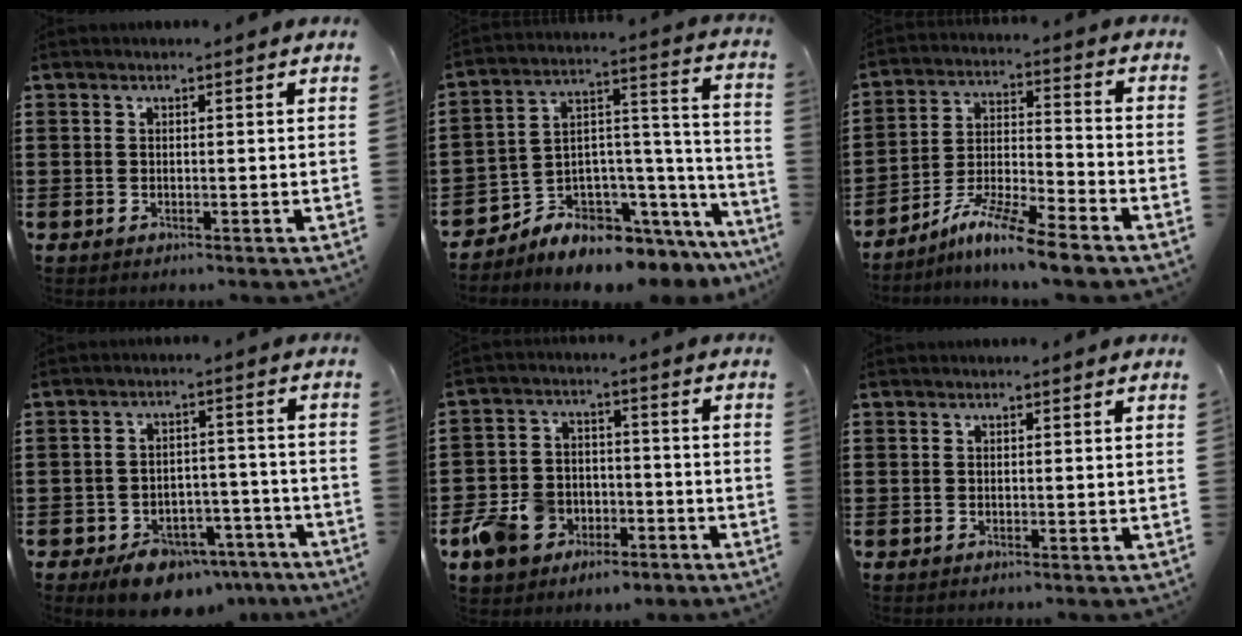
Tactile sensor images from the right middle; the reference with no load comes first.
{"total": 5.6, "force": [-5.2, 2.1, 0.3], "torque": [-0.015, -0.015, -0.100]}
{"total": 9.1, "force": [-7.8, 0.0, 4.7], "torque": [-0.098, -0.002, -0.151]}
{"total": 7.0, "force": [-5.8, 3.2, 2.4], "torque": [-0.035, 0.029, -0.102]}
{"total": 8.0, "force": [-4.8, 5.9, 2.4], "torque": [-0.079, 0.025, -0.093]}
{"total": 0.0}